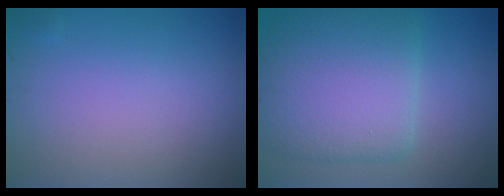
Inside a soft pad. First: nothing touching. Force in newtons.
{"total": 8.6, "press": 8.6, "slide": 0.3}